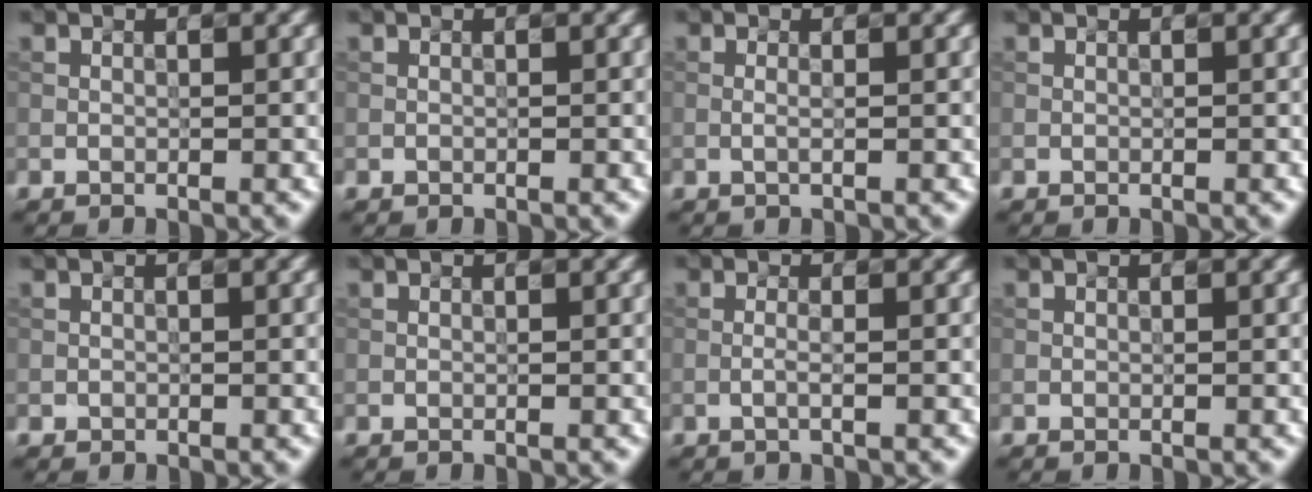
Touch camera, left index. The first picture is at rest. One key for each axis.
{"total": 0.0}
{"total": 0.5, "fx": -0.1, "fy": 0.1, "fz": 0.5, "tx": -0.014, "ty": -0.002, "tz": 0.001}
{"total": 0.0}
{"total": 0.6, "fx": -0.2, "fy": -0.2, "fz": -0.5, "tx": 0.002, "ty": 0.001, "tz": 0.006}
{"total": 0.0}
{"total": 0.7, "fx": -0.3, "fy": 0.0, "fz": 0.6, "tx": -0.018, "ty": 0.006, "tz": -0.004}
{"total": 0.0}